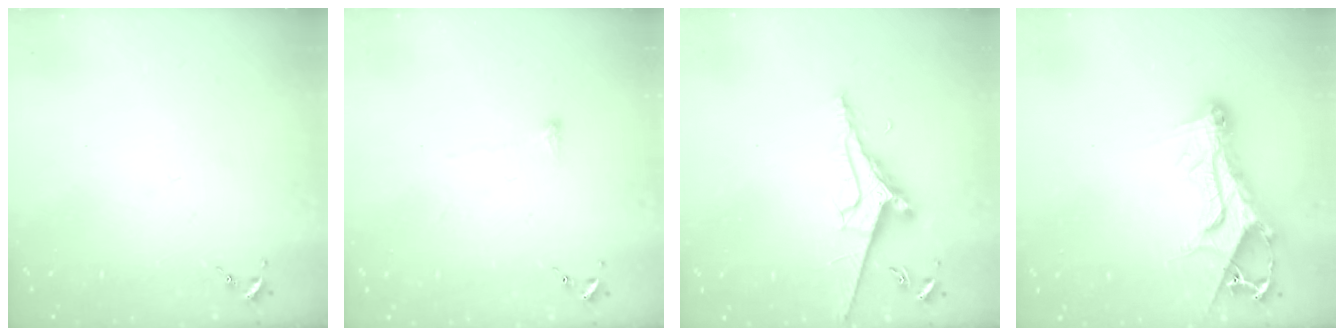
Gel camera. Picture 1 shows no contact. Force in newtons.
{"total": 3.6, "press": 3.5, "slide": 0.5}
{"total": 8.9, "press": 8.9, "slide": 1.1}
{"total": 14.9, "press": 14.8, "slide": 1.5}